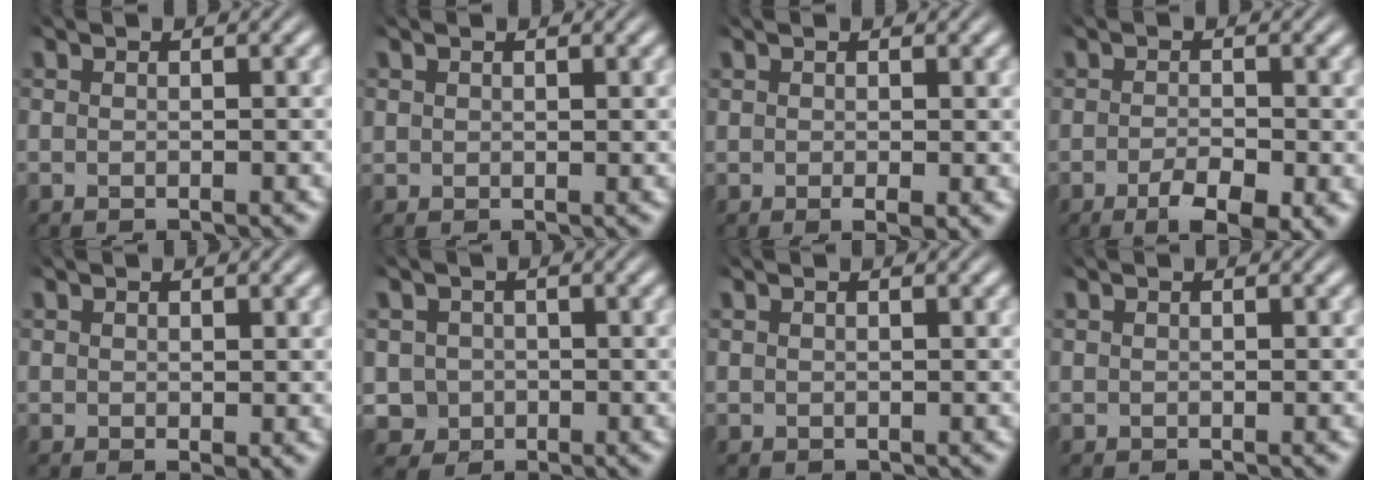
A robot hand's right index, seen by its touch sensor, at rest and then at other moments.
{"total": 0.9, "force": [0.9, -0.2, -0.1], "torque": [0.003, -0.007, 0.022]}
{"total": 1.2, "force": [0.1, 0.0, 1.2], "torque": [-0.019, -0.003, 0.006]}
{"total": 5.3, "force": [-2.9, 1.8, 4.0], "torque": [-0.055, -0.021, -0.036]}
{"total": 1.3, "force": [1.0, -0.5, 0.6], "torque": [-0.001, -0.007, 0.025]}
{"total": 4.4, "force": [-0.2, 4.3, 1.1], "torque": [-0.045, -0.035, 0.010]}
{"total": 1.0, "force": [0.9, -0.4, -0.1], "torque": [0.008, -0.002, 0.021]}
{"total": 1.0, "force": [0.8, -0.6, 0.2], "torque": [0.005, 0.002, 0.017]}